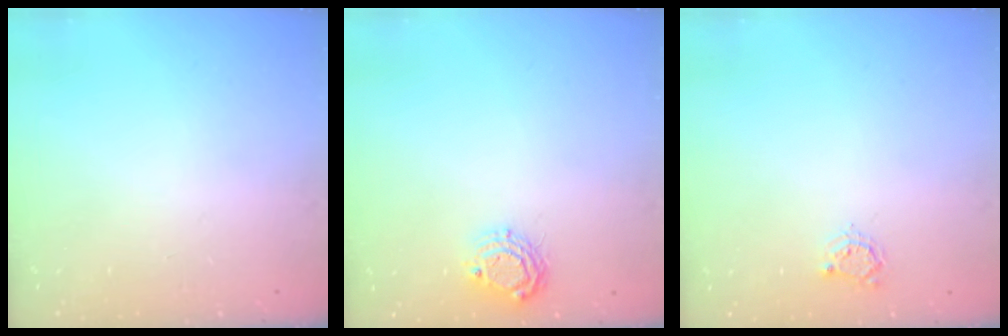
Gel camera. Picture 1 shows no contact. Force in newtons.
{"total": 7.1, "press": 7.0, "slide": 0.7}
{"total": 3.7, "press": 3.7, "slide": 0.4}